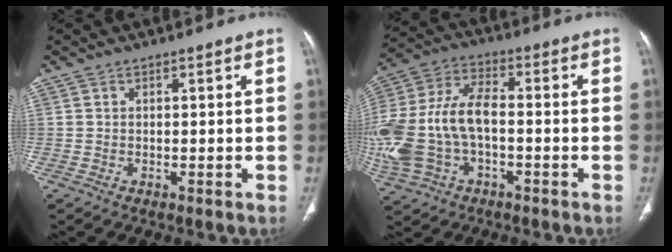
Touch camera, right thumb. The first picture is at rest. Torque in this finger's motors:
{"motor_torque": [2.56, 2.45, 2.16, -0.60, 0.29]}